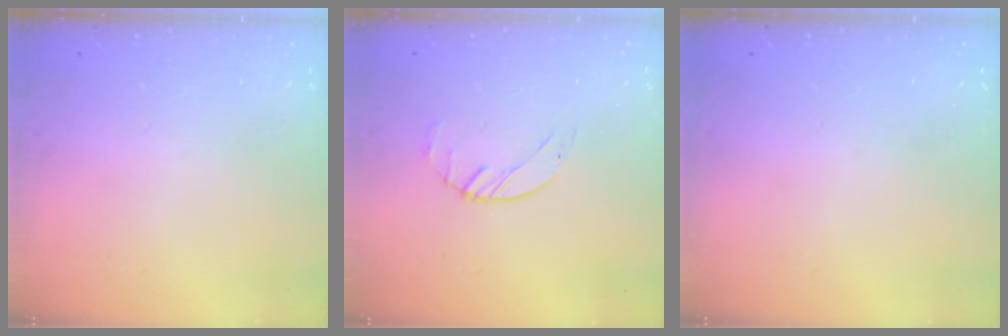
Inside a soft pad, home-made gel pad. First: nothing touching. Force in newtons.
{"total": 1.4, "press": 1.4, "slide": 0.2}
{"total": 0.0}